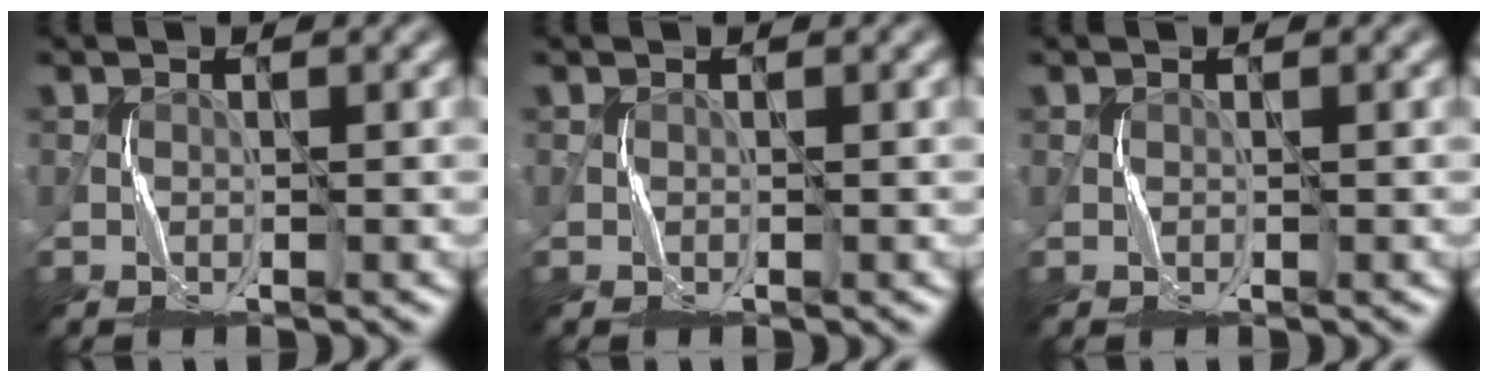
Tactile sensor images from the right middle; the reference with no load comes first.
{"total": 0.0}
{"total": 0.0}